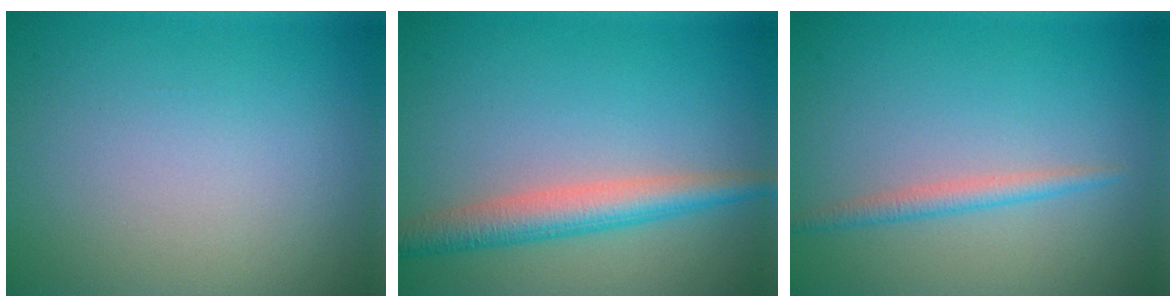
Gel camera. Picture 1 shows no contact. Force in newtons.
{"total": 4.0, "press": 4.0, "slide": 0.2}
{"total": 1.7, "press": 1.7, "slide": 0.0}